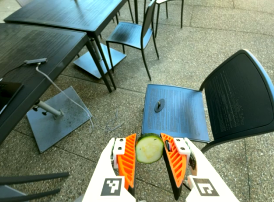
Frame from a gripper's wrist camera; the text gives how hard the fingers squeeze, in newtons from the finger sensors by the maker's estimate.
{"total": 11.8, "left": 11.7, "right": 11.9}